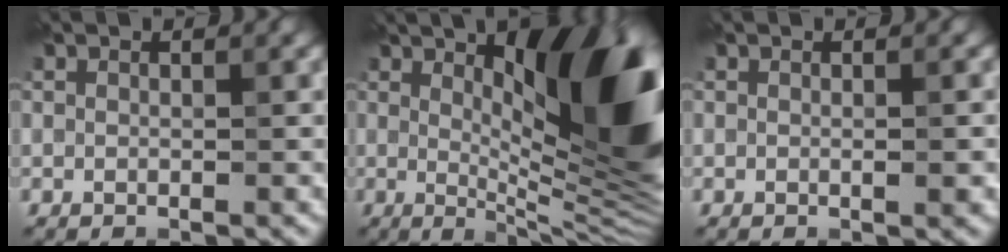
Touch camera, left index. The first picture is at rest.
{"total": 15.4, "force": [4.2, 4.9, 14.0], "torque": [-0.180, 0.003, 0.064]}
{"total": 1.2, "force": [-0.1, 0.2, 1.2], "torque": [-0.014, 0.000, -0.002]}